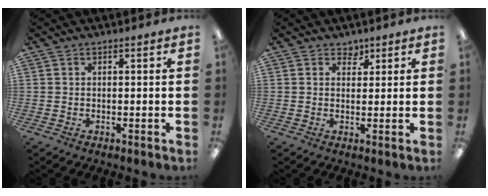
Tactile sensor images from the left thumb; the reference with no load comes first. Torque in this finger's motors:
{"motor_torque": [0.21, -0.10, 0.20, -0.29, 0.00]}